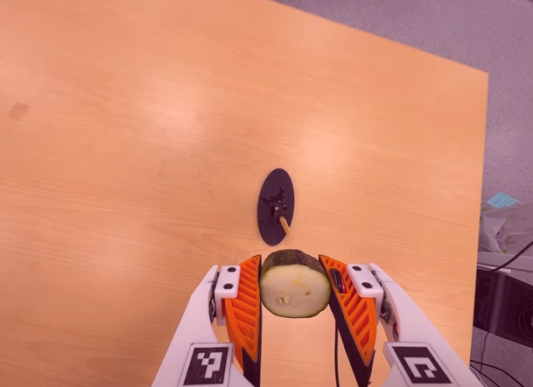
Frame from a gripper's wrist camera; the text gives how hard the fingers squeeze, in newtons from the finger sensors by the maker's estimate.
{"total": 10.8, "left": 9.8, "right": 11.8}